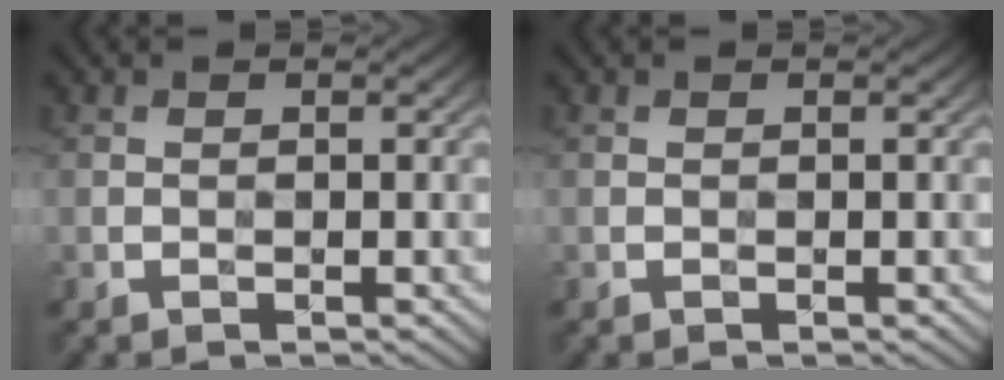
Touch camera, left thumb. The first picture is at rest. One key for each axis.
{"total": 0.0}